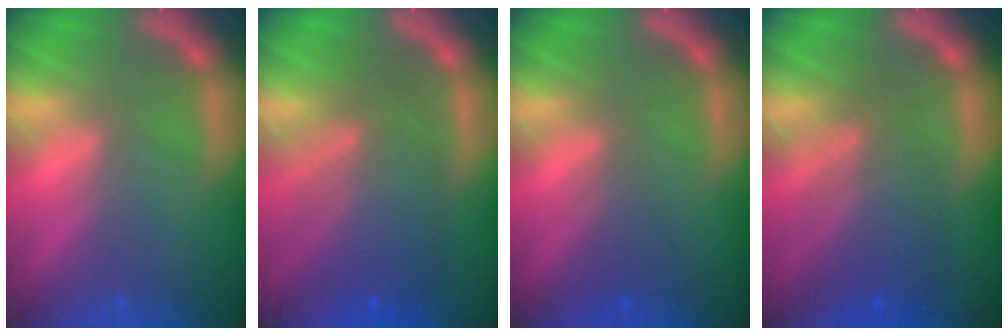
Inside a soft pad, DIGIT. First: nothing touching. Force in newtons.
{"total": 7.6}
{"total": 2.0}
{"total": 6.0}